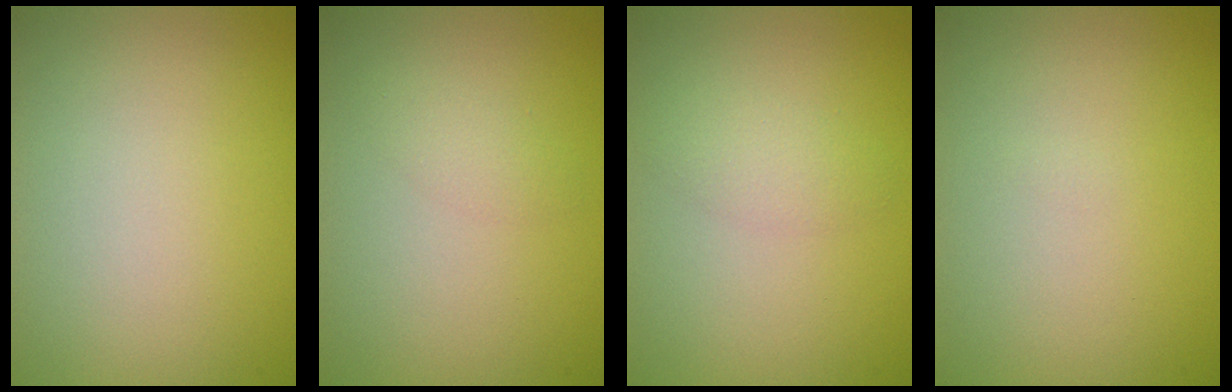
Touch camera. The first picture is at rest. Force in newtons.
{"total": 1.0, "press": 1.0, "slide": 0.1}
{"total": 1.7, "press": 1.7, "slide": 0.1}
{"total": 0.0}